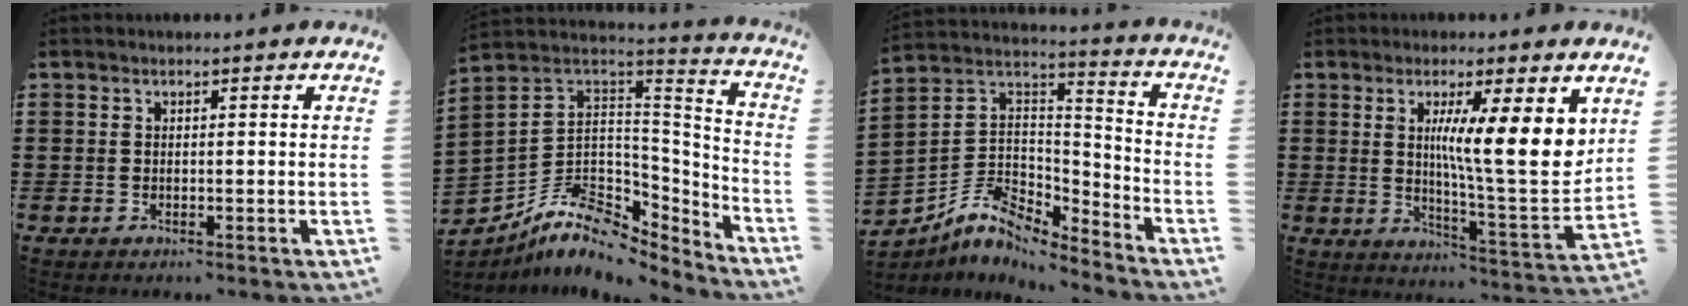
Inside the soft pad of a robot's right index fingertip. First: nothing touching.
{"total": 10.1, "force": [-6.2, 6.2, 4.9], "torque": [-0.114, 0.005, -0.114]}
{"total": 7.4, "force": [-5.8, 3.9, 2.5], "torque": [-0.071, 0.003, -0.116]}
{"total": 11.6, "force": [3.9, 1.6, 10.8], "torque": [-0.168, -0.023, 0.055]}